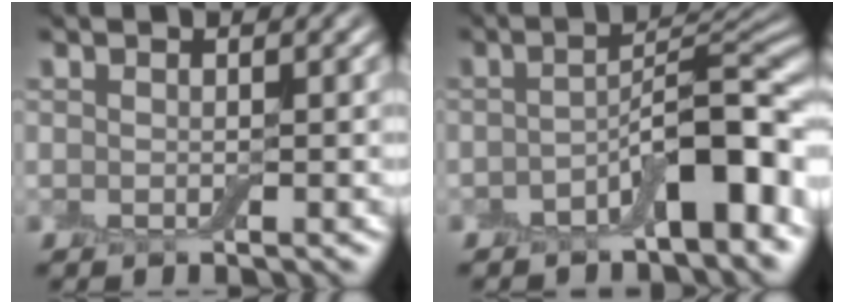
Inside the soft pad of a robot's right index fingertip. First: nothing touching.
{"total": 7.6, "force": [-2.9, 2.8, 6.4], "torque": [-0.086, 0.018, -0.053]}